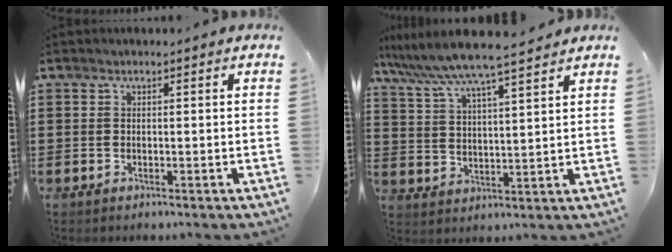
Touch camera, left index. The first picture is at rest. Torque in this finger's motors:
{"motor_torque": [1.40, -0.74, 0.32, 0.21]}